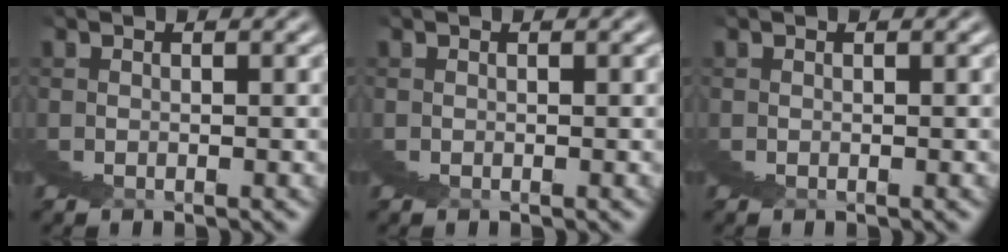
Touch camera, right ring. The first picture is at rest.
{"total": 0.0}
{"total": 0.0}